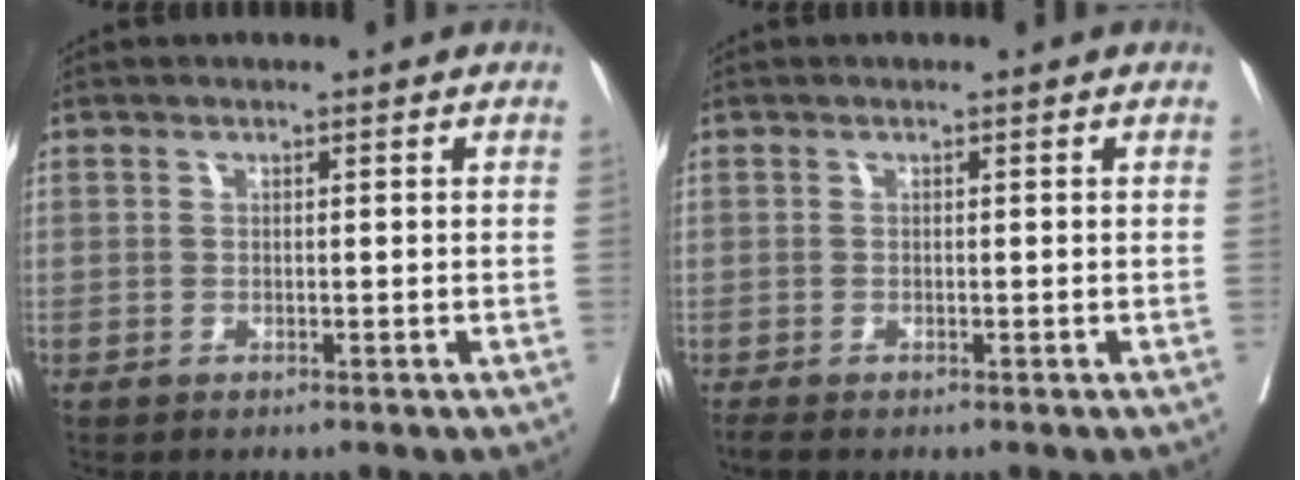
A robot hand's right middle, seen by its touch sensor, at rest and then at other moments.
{"total": 1.4, "force": [-1.2, 0.2, 0.6], "torque": [-0.018, -0.008, -0.022]}